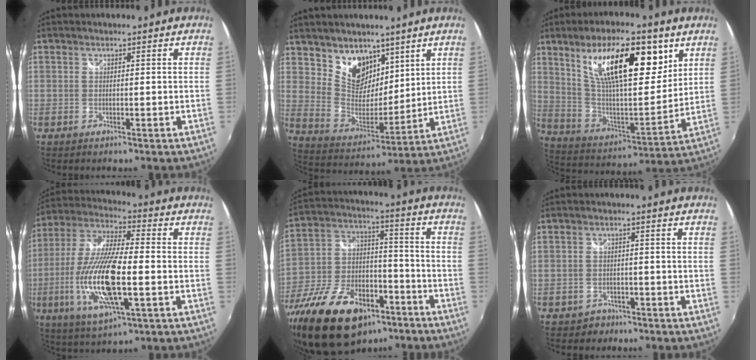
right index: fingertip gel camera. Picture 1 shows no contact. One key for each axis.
{"total": 11.7, "fx": 7.7, "fy": 7.6, "fz": 4.3, "tx": -0.076, "ty": -0.010, "tz": 0.152}
{"total": 22.2, "fx": 10.8, "fy": 8.1, "fz": 17.6, "tx": -0.296, "ty": 0.006, "tz": 0.193}
{"total": 18.9, "fx": -4.5, "fy": 5.4, "fz": 17.5, "tx": -0.356, "ty": -0.019, "tz": -0.083}
{"total": 24.6, "fx": -15.7, "fy": 13.0, "fz": 13.8, "tx": -0.284, "ty": -0.005, "tz": -0.247}
{"total": 3.7, "fx": -2.5, "fy": 2.7, "fz": 0.2, "tx": -0.014, "ty": 0.008, "tz": -0.037}